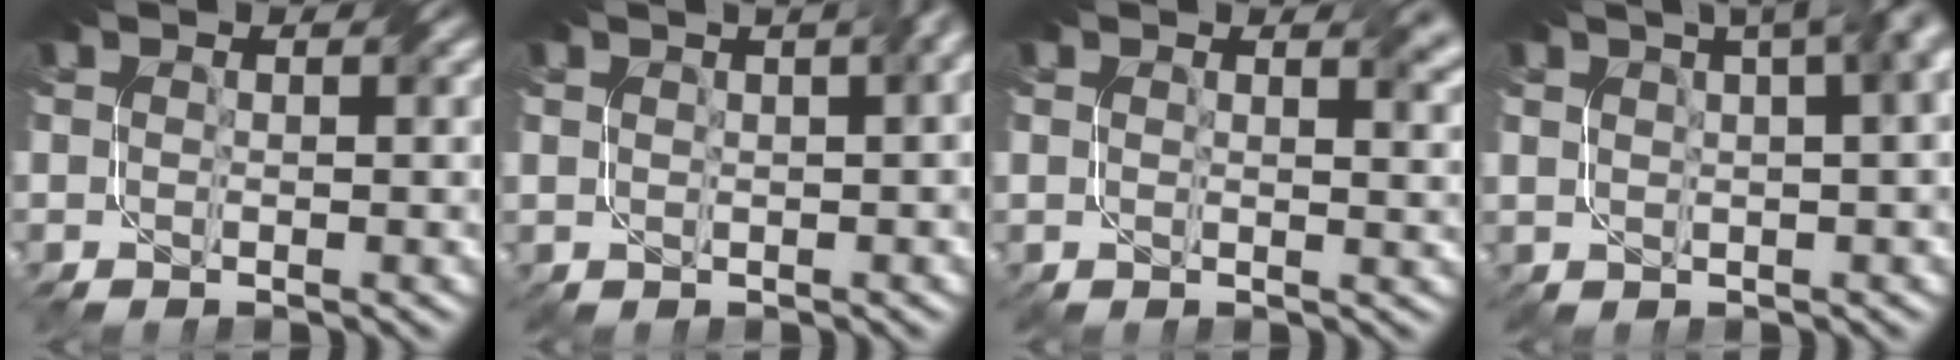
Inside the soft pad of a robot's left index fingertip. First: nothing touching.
{"total": 8.0, "force": [3.0, 4.1, 6.2], "torque": [-0.072, 0.030, 0.029]}
{"total": 2.1, "force": [1.7, 0.8, 0.7], "torque": [-0.010, -0.005, 0.028]}
{"total": 20.3, "force": [8.7, 11.2, 14.6], "torque": [-0.121, 0.092, 0.076]}